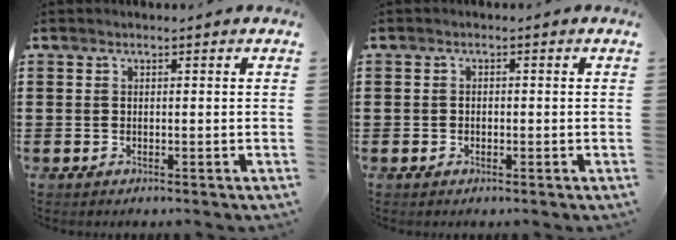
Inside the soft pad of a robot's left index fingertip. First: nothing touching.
{"total": 0.7, "force": [-0.4, 0.6, 0.1], "torque": [-0.005, 0.002, -0.010]}